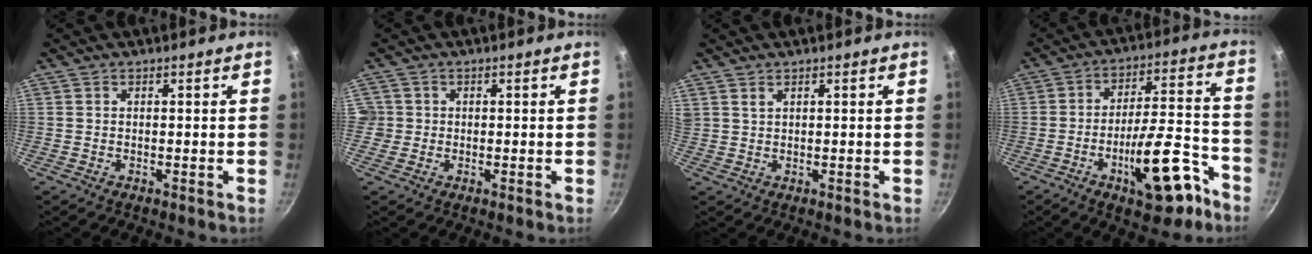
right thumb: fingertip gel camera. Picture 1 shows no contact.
{"total": 2.3, "force": [-0.2, 2.3, 0.3], "torque": [0.010, 0.008, -0.005]}
{"total": 1.2, "force": [0.9, 0.5, 0.6], "torque": [-0.010, -0.002, 0.020]}
{"total": 16.5, "force": [-8.3, 6.1, 12.9], "torque": [-0.154, 0.068, -0.115]}